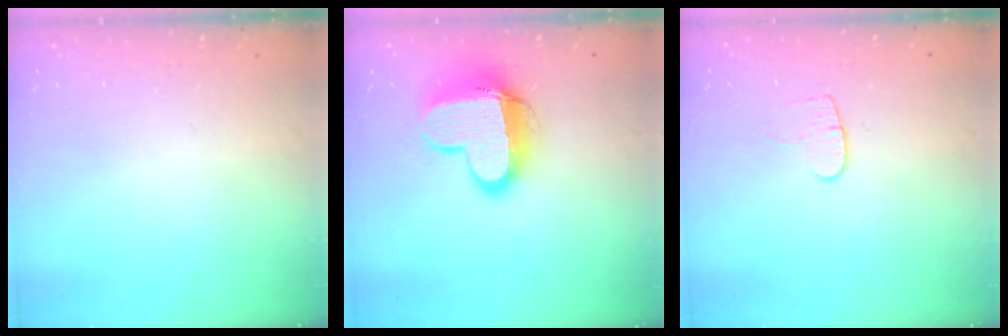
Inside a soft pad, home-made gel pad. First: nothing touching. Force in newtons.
{"total": 13.5, "press": 13.5, "slide": 1.4}
{"total": 4.5, "press": 4.4, "slide": 0.5}